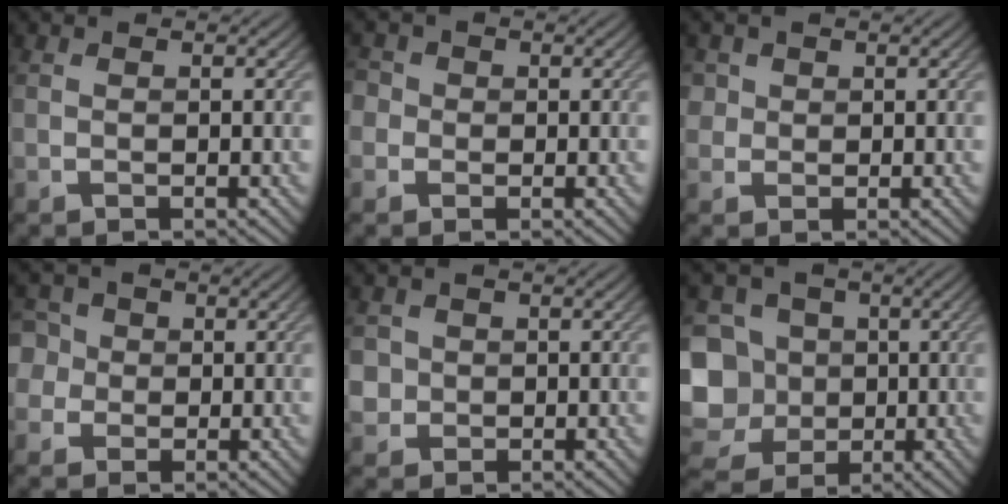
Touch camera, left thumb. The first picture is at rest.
{"total": 3.0, "force": [0.3, 3.0, 0.7], "torque": [-0.012, 0.008, -0.022]}
{"total": 2.3, "force": [0.7, 2.1, 0.5], "torque": [-0.014, -0.002, 0.015]}
{"total": 5.6, "force": [0.9, 5.2, 2.1], "torque": [-0.064, 0.021, -0.006]}
{"total": 2.3, "force": [0.1, 2.3, 0.4], "torque": [-0.009, -0.003, 0.001]}
{"total": 14.4, "force": [-0.5, 13.3, 5.3], "torque": [-0.217, 0.002, -0.025]}